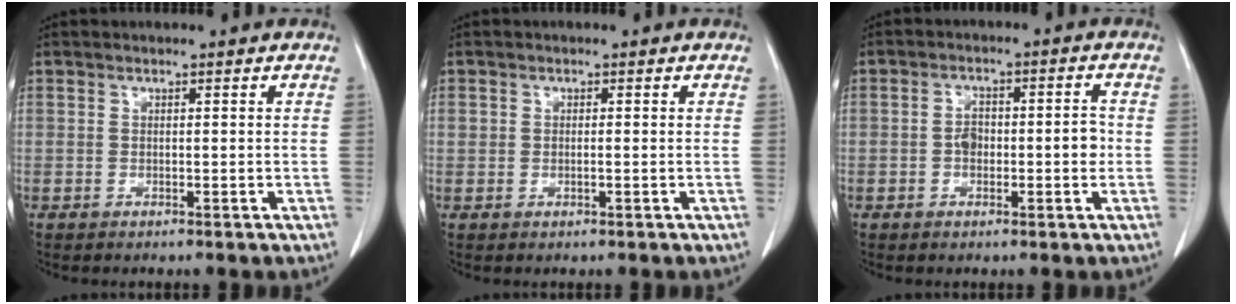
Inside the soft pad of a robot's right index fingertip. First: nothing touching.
{"total": 1.2, "force": [0.0, 0.7, 1.0], "torque": [-0.023, 0.005, 0.002]}
{"total": 5.1, "force": [-0.7, 2.5, 4.5], "torque": [-0.072, 0.017, -0.010]}